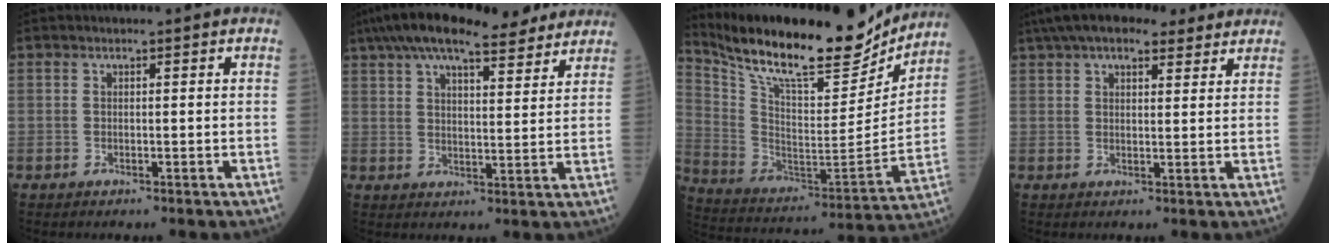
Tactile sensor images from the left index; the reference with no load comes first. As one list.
[{"total": 19.1, "force": [15.5, 4.6, 10.2], "torque": [-0.179, 0.053, 0.223]}, {"total": 23.8, "force": [20.6, 4.9, 10.8], "torque": [-0.210, -0.018, 0.330]}, {"total": 13.2, "force": [10.4, 4.2, 7.0], "torque": [-0.119, 0.055, 0.154]}]